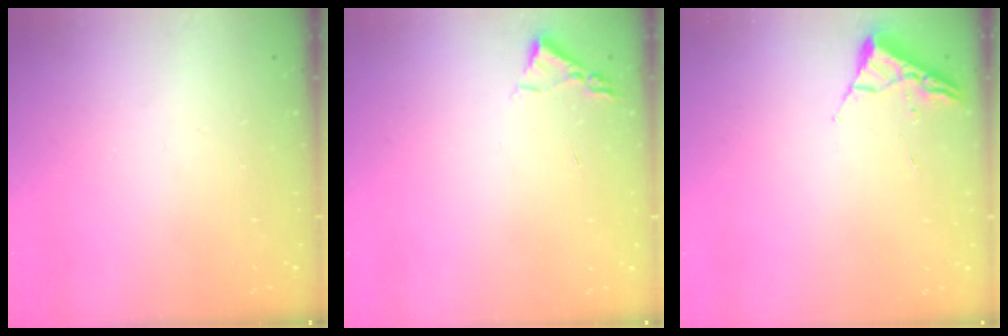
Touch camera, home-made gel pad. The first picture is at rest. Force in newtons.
{"total": 2.2, "press": 2.2, "slide": 0.3}
{"total": 2.6, "press": 2.6, "slide": 0.3}